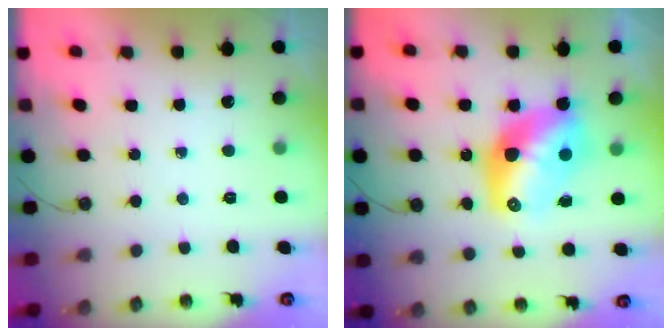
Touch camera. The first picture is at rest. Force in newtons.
{"total": 13.6, "press": 13.5, "slide": 1.2}